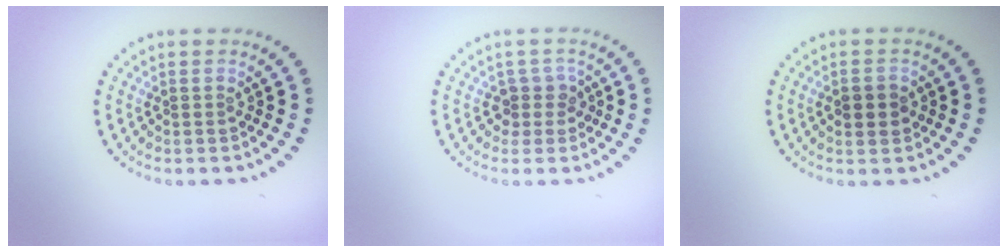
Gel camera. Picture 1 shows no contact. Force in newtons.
{"total": 1.9, "press": 1.5, "slide": 1.2}
{"total": 2.1, "press": 2.1, "slide": 0.0}